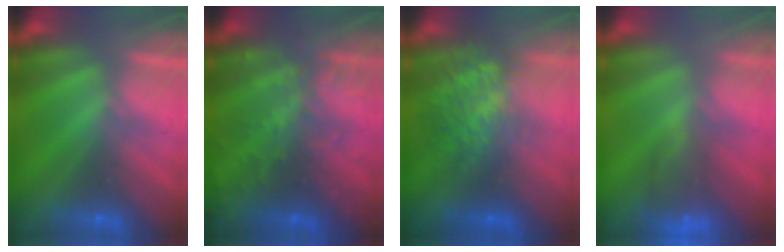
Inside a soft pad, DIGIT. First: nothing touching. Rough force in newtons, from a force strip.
{"total": 8.6}
{"total": 7.8}
{"total": 5.8}